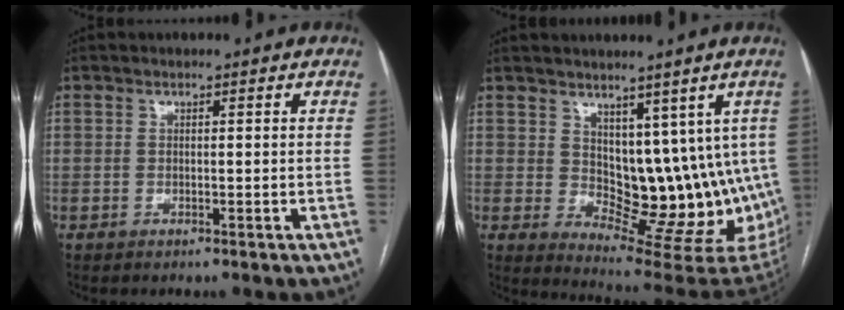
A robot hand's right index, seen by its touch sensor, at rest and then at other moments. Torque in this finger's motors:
{"motor_torque": [0.96, 0.80, 0.14, 0.03]}